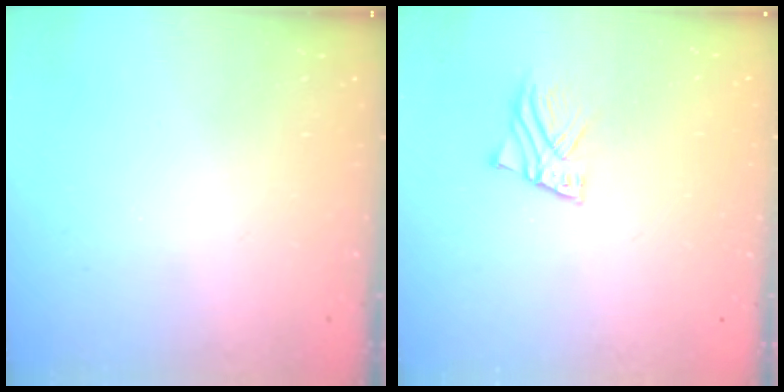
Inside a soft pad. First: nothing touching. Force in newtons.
{"total": 2.9, "press": 2.9, "slide": 0.1}